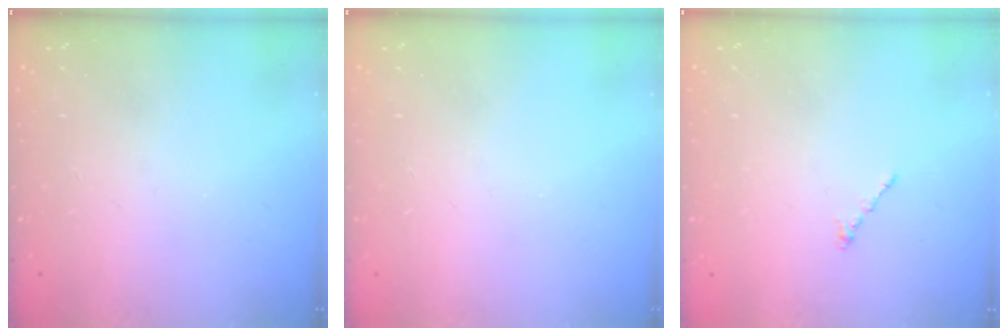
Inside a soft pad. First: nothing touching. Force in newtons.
{"total": 0.0}
{"total": 0.0}